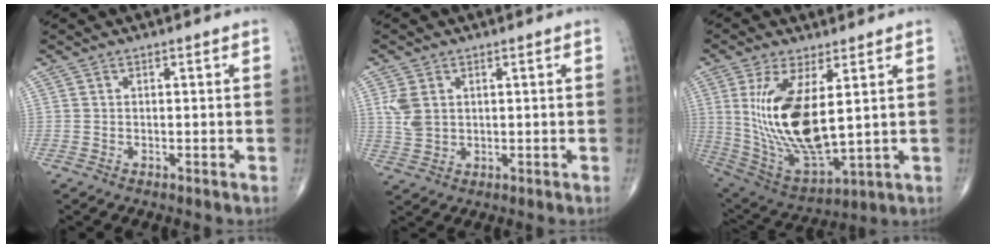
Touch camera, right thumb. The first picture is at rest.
{"total": 5.0, "force": [1.3, 3.6, 3.2], "torque": [-0.068, -0.005, 0.034]}
{"total": 18.3, "force": [3.2, 7.5, 16.4], "torque": [-0.324, -0.028, 0.083]}